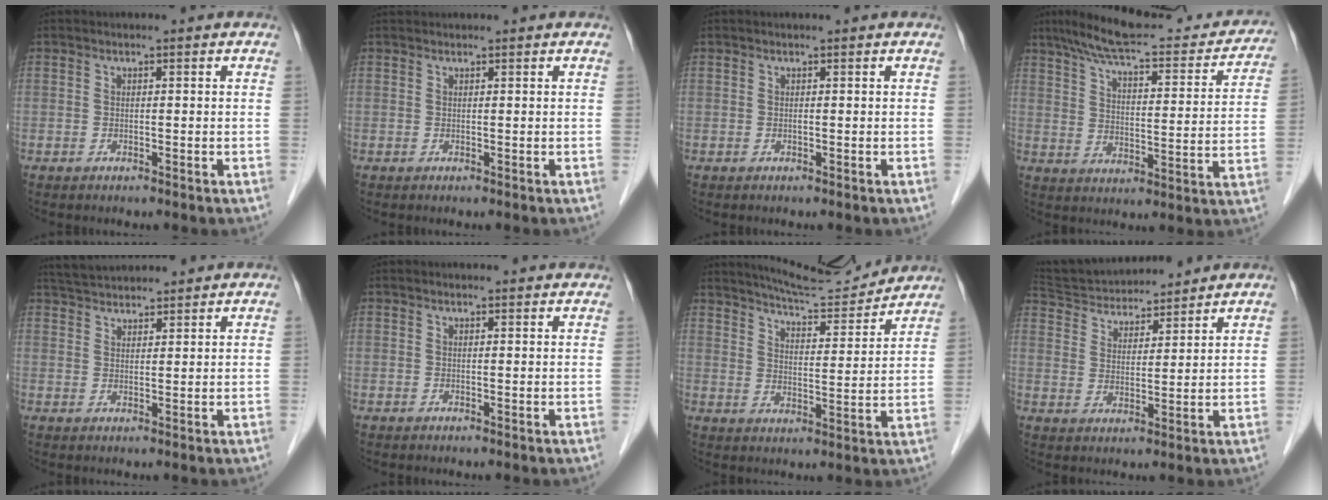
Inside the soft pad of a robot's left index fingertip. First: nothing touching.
{"total": 1.1, "force": [1.1, 0.1, 0.1], "torque": [-0.006, 0.021, 0.023]}
{"total": 0.0}
{"total": 22.6, "force": [19.2, 4.7, 11.0], "torque": [-0.158, 0.016, 0.251]}
{"total": 7.0, "force": [6.7, 0.9, 1.9], "torque": [-0.040, 0.039, 0.114]}
{"total": 3.2, "force": [3.1, 0.5, 0.7], "torque": [-0.013, 0.015, 0.032]}
{"total": 11.9, "force": [11.7, 0.3, 2.5], "torque": [-0.044, 0.001, 0.173]}
{"total": 13.8, "force": [13.0, 2.7, 3.9], "torque": [-0.075, 0.032, 0.224]}